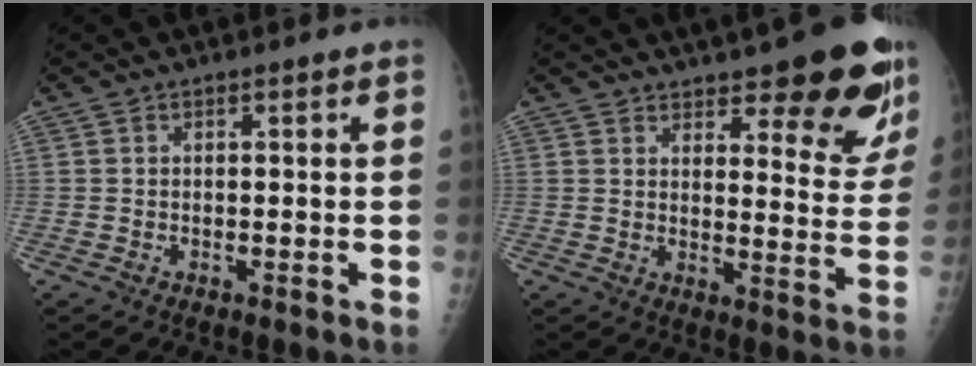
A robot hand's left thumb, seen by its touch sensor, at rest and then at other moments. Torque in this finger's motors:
{"motor_torque": [0.41, 0.33, 0.33, -0.08, 0.03]}